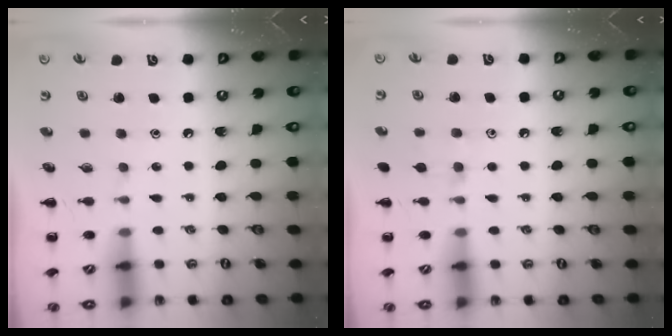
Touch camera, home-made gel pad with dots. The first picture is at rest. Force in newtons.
{"total": 6.2, "press": 5.8, "slide": 2.2}